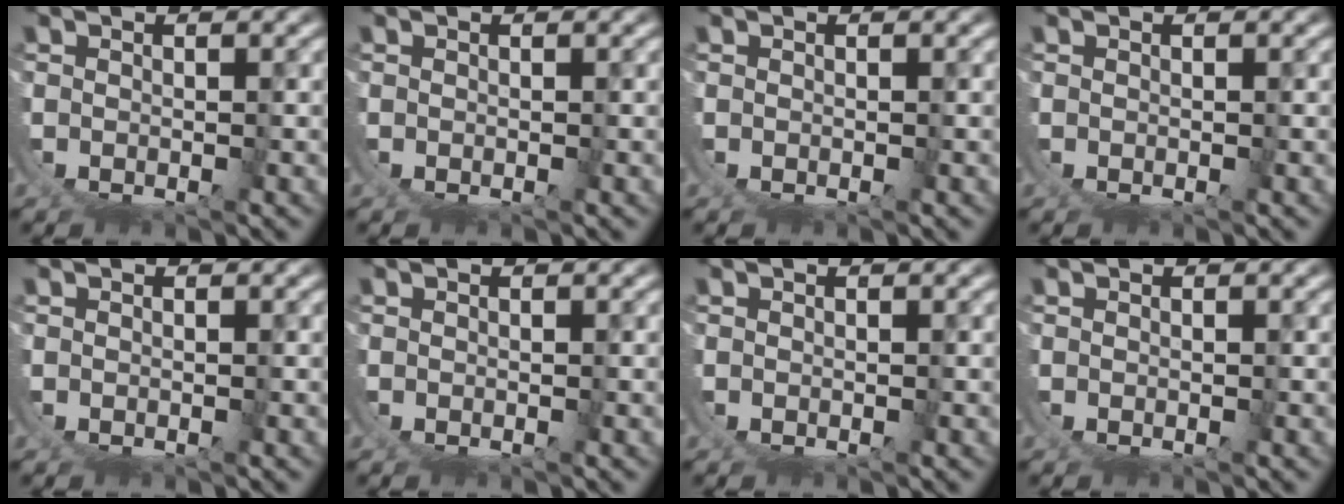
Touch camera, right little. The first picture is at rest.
{"total": 0.0}
{"total": 0.0}
{"total": 0.0}
{"total": 0.0}
{"total": 0.0}
{"total": 0.0}
{"total": 0.0}